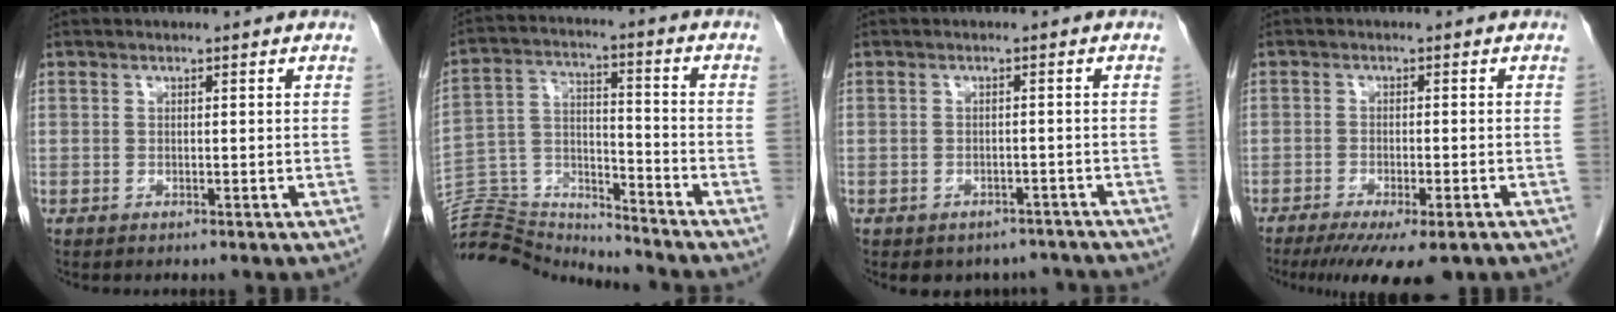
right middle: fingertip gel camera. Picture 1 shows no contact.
{"total": 15.7, "force": [-15.7, 0.9, 1.0], "torque": [-0.024, 0.038, -0.271]}
{"total": 5.9, "force": [-5.0, 3.0, 0.4], "torque": [0.006, 0.012, -0.056]}
{"total": 10.0, "force": [-7.2, 2.1, 6.6], "torque": [-0.096, -0.019, -0.107]}